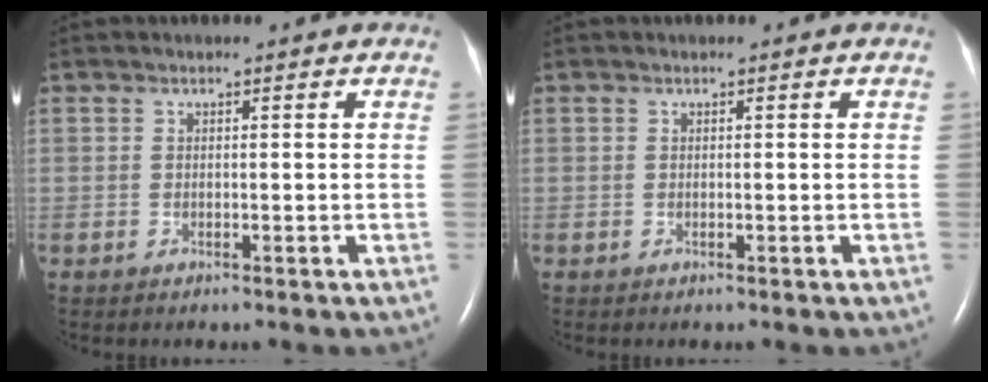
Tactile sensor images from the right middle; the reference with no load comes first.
{"total": 0.0}